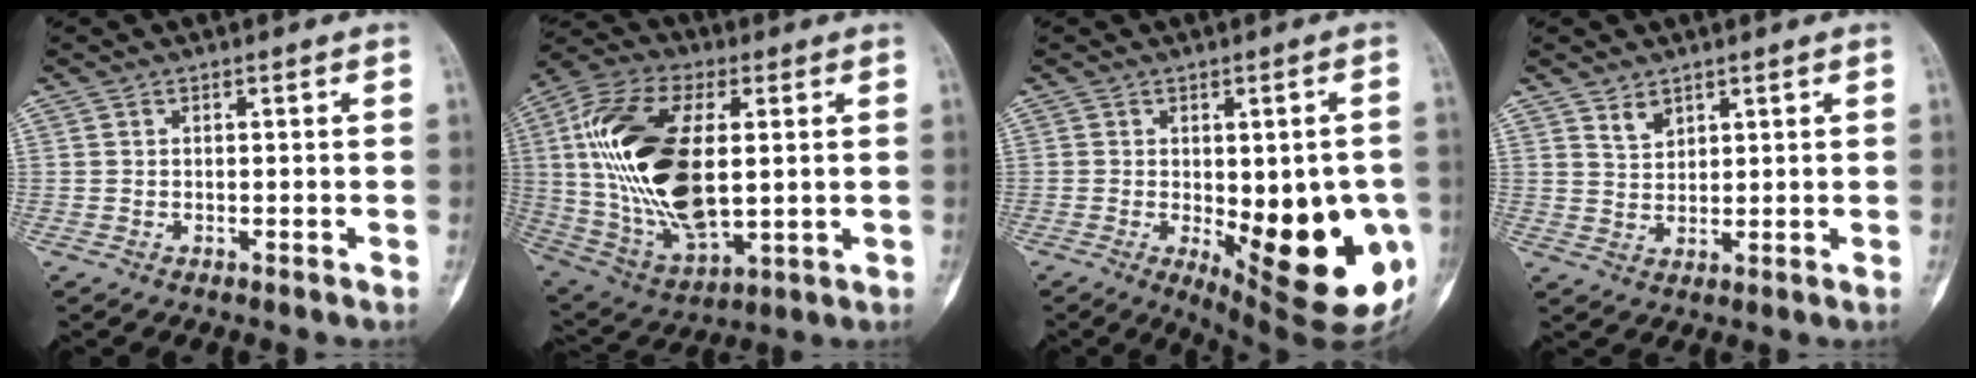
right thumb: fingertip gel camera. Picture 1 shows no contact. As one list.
[{"total": 24.7, "force": [2.8, 12.8, 20.9], "torque": [-0.411, -0.009, 0.055]}, {"total": 21.3, "force": [-4.9, 8.2, 19.0], "torque": [-0.177, -0.007, -0.036]}, {"total": 3.0, "force": [2.2, 1.8, 1.1], "torque": [-0.009, -0.020, 0.046]}]